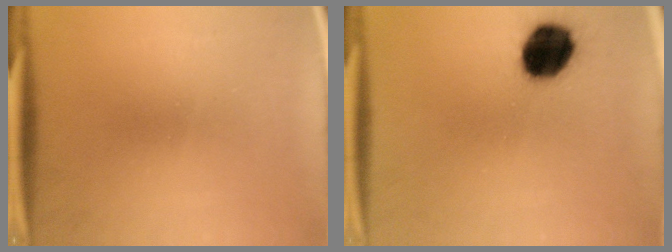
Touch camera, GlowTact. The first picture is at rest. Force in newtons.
{"total": 13.0}